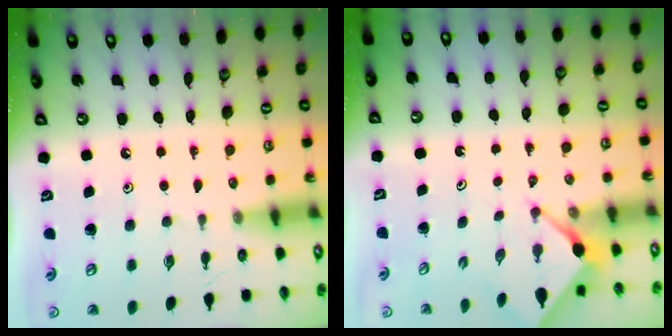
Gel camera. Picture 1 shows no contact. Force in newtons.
{"total": 2.3, "press": 2.3, "slide": 0.3}